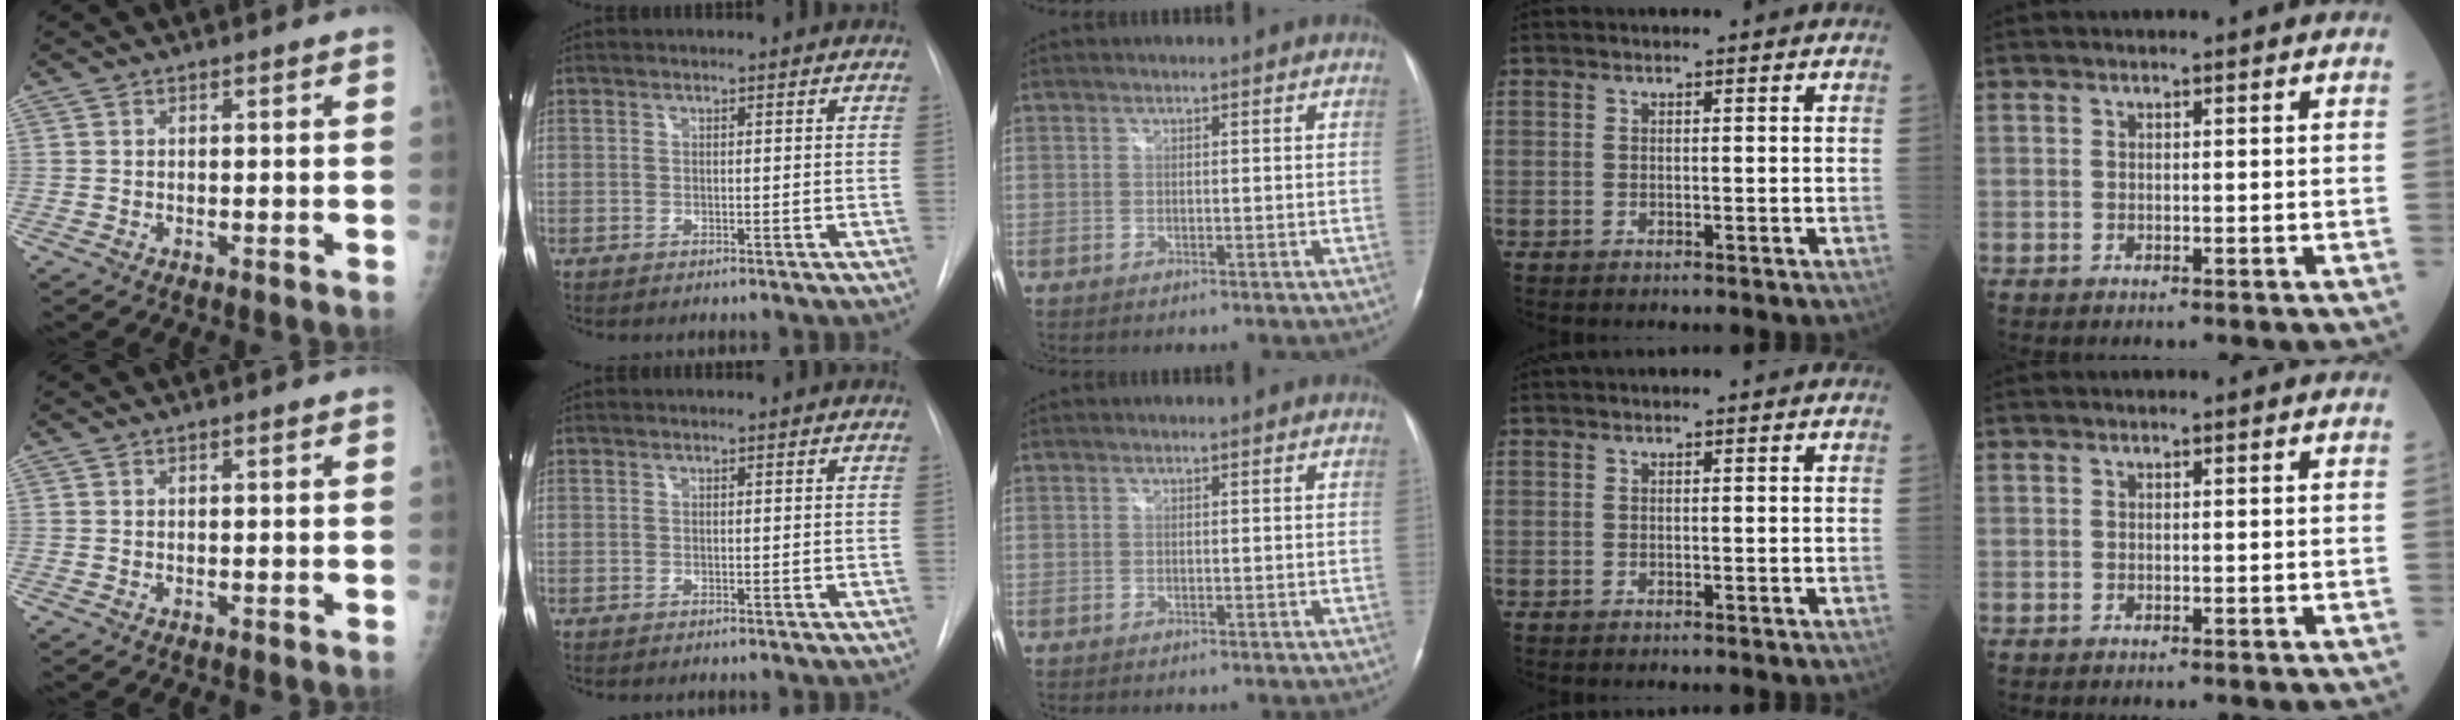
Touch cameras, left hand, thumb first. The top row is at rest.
{}